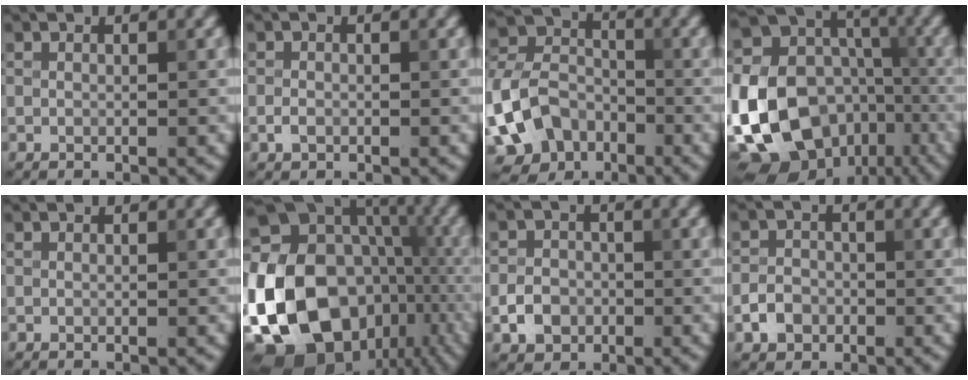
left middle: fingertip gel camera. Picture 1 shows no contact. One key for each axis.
{"total": 1.1, "fx": -0.4, "fy": 0.8, "fz": 0.6, "tx": -0.010, "ty": -0.001, "tz": -0.010}
{"total": 9.2, "fx": -4.0, "fy": 6.9, "fz": 4.7, "tx": -0.098, "ty": -0.007, "tz": -0.090}
{"total": 18.8, "fx": -5.5, "fy": 14.7, "fz": 10.2, "tx": -0.217, "ty": -0.015, "tz": -0.100}
{"total": 0.0}
{"total": 24.0, "fx": -6.6, "fy": 19.3, "fz": 12.7, "tx": -0.239, "ty": -0.029, "tz": -0.141}
{"total": 2.8, "fx": -1.0, "fy": 2.3, "fz": 1.1, "tx": -0.016, "ty": 0.002, "tz": -0.020}
{"total": 2.4, "fx": -1.1, "fy": 1.9, "fz": 0.9, "tx": -0.009, "ty": 0.003, "tz": -0.023}